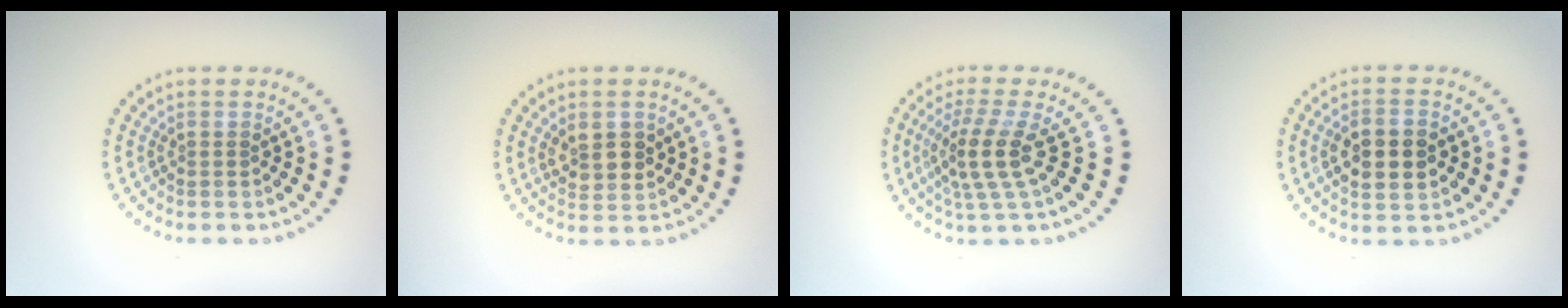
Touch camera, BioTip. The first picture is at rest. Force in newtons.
{"total": 2.6, "press": 2.5, "slide": 0.8}
{"total": 3.8, "press": 2.8, "slide": 2.5}
{"total": 4.5, "press": 4.5, "slide": 0.2}